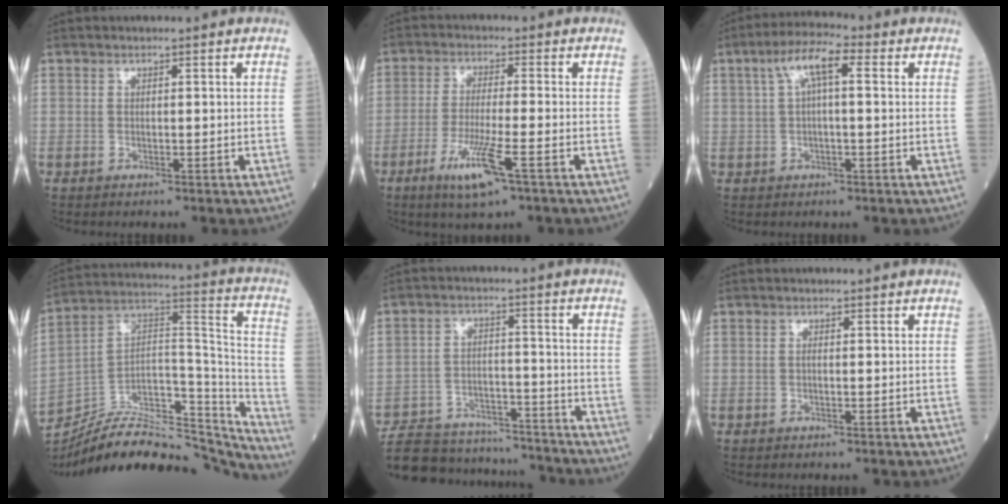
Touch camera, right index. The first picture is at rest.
{"total": 8.1, "force": [-4.0, 0.4, 7.0], "torque": [-0.138, -0.019, -0.070]}
{"total": 6.6, "force": [2.0, 1.5, 6.1], "torque": [-0.117, 0.030, 0.033]}
{"total": 27.5, "force": [-24.7, 5.9, 10.7], "torque": [-0.146, 0.036, -0.378]}
{"total": 17.2, "force": [-16.1, 4.4, 4.1], "torque": [-0.085, 0.015, -0.238]}
{"total": 0.0}